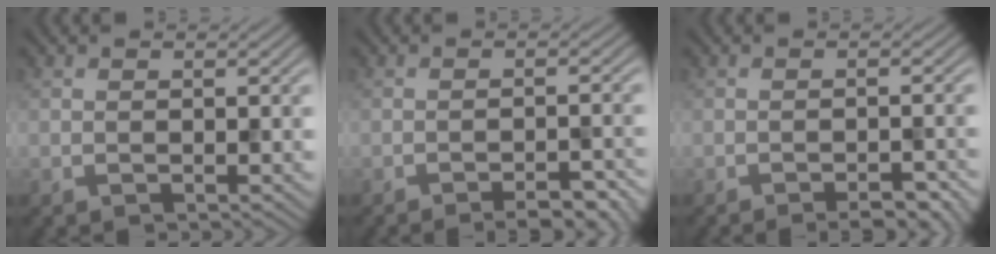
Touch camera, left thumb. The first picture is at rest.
{"total": 4.2, "force": [-3.2, 0.7, 2.7], "torque": [-0.045, 0.011, -0.041]}
{"total": 3.5, "force": [-2.6, 0.6, 2.1], "torque": [-0.037, 0.005, -0.032]}